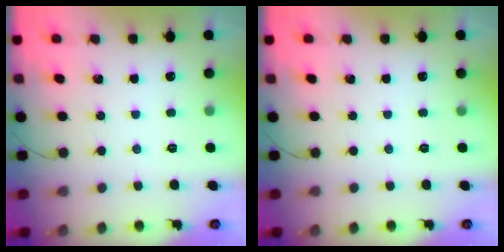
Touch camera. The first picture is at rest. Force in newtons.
{"total": 0.0}